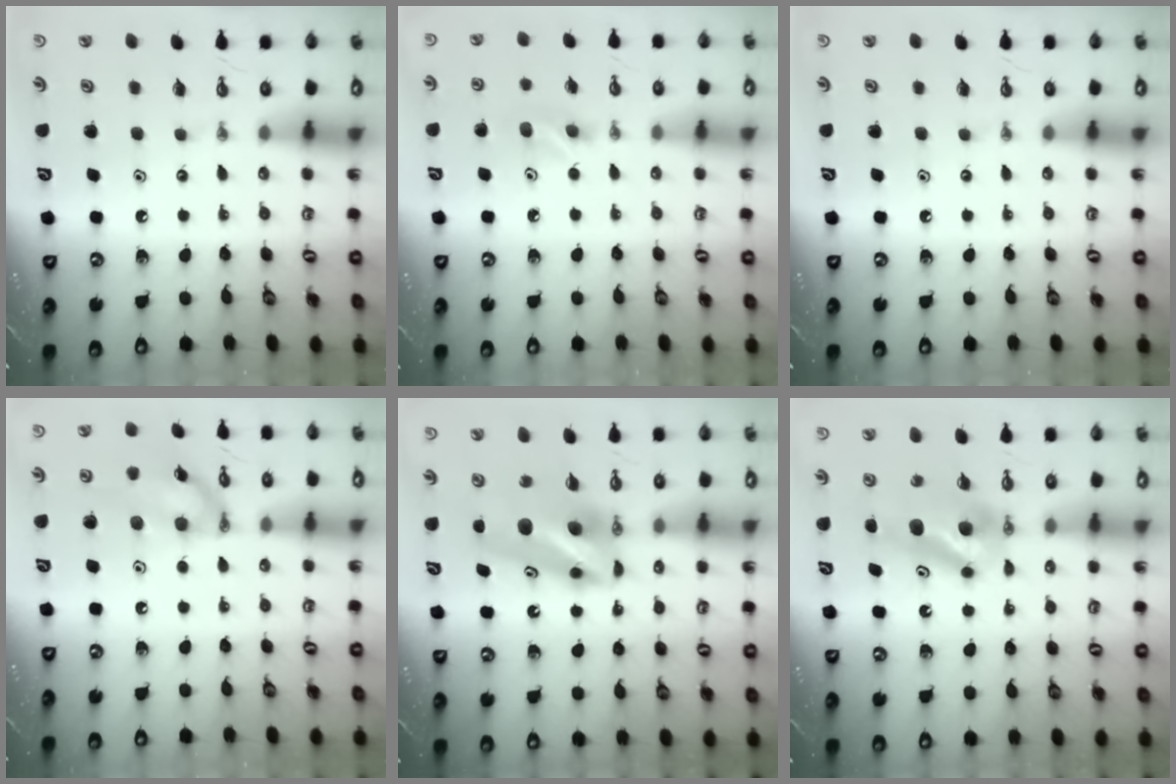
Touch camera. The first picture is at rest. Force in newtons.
{"total": 4.9, "press": 4.8, "slide": 0.7}
{"total": 0.0}
{"total": 12.0, "press": 12.0, "slide": 0.7}
{"total": 9.5, "press": 8.3, "slide": 4.4}
{"total": 7.6, "press": 7.1, "slide": 2.6}